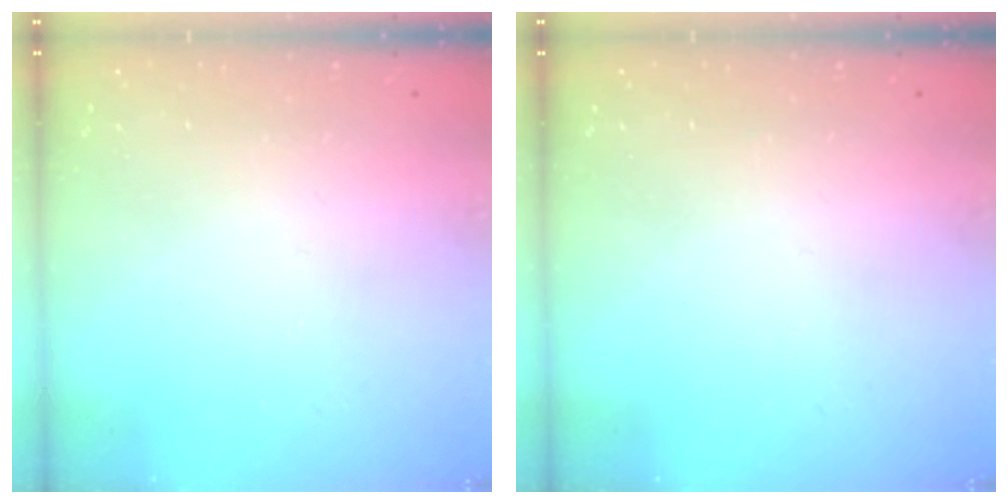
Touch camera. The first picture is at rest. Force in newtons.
{"total": 0.0}